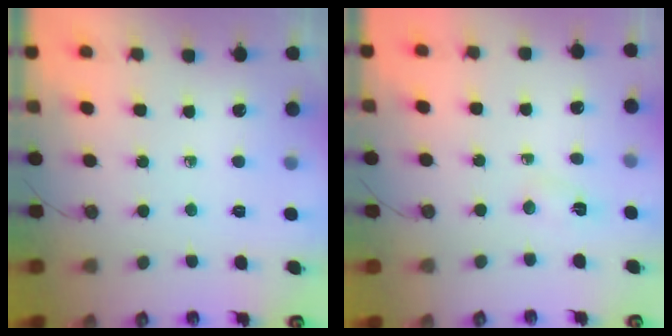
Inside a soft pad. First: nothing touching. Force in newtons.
{"total": 2.3, "press": 2.2, "slide": 0.4}